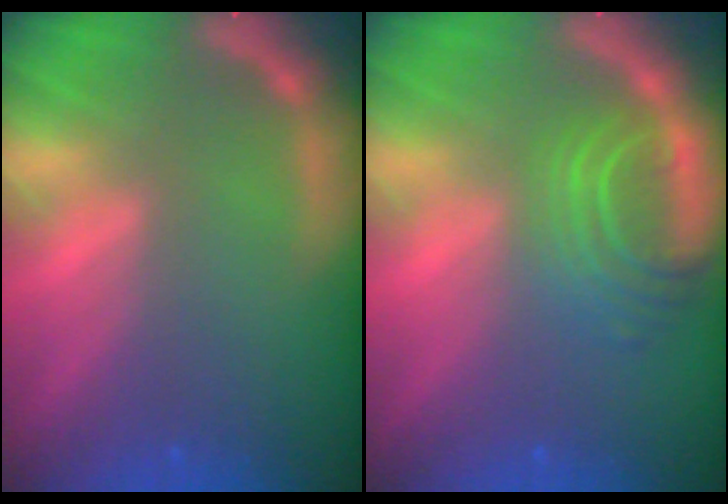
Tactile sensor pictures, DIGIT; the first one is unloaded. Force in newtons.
{"total": 5.5}